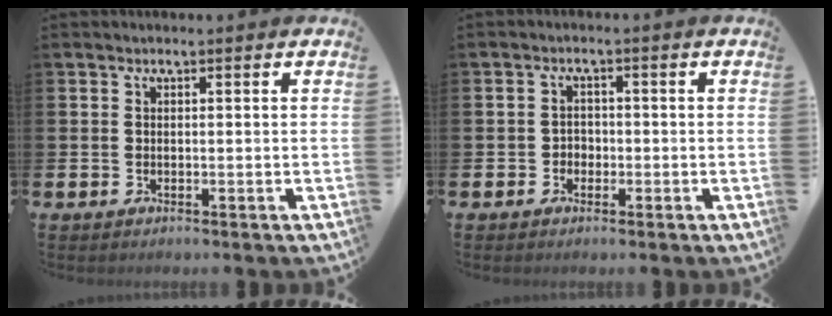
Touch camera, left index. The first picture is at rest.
{"total": 1.8, "force": [-0.8, 1.6, 0.4], "torque": [-0.009, 0.004, -0.020]}